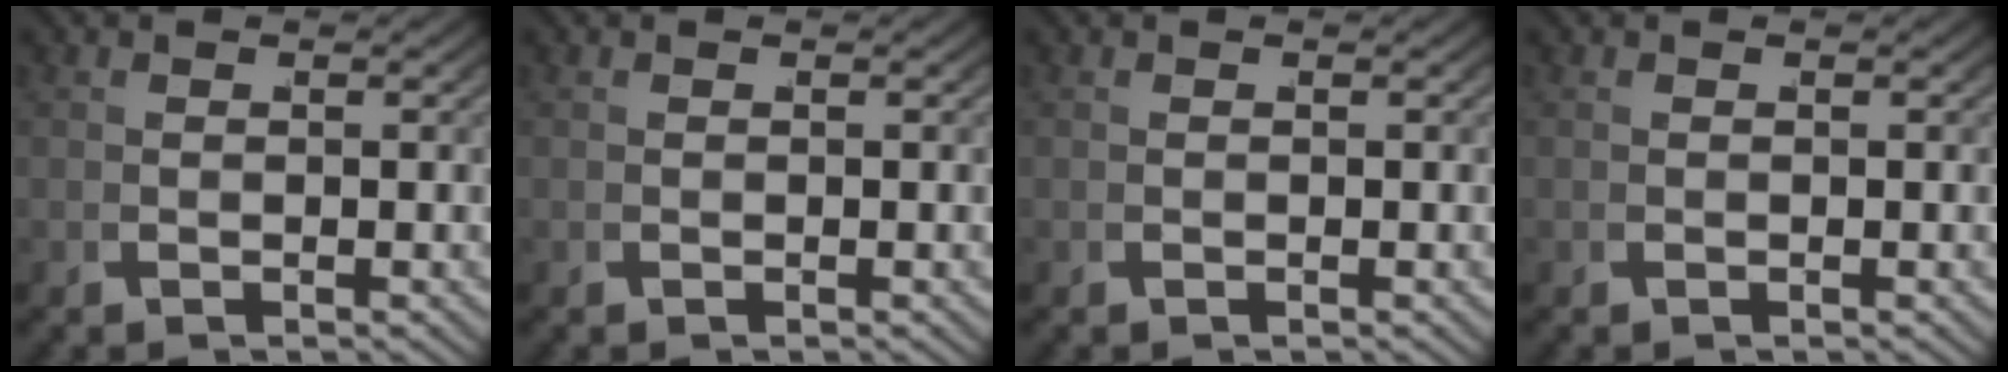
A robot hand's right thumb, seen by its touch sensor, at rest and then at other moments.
{"total": 0.0}
{"total": 0.0}
{"total": 0.0}